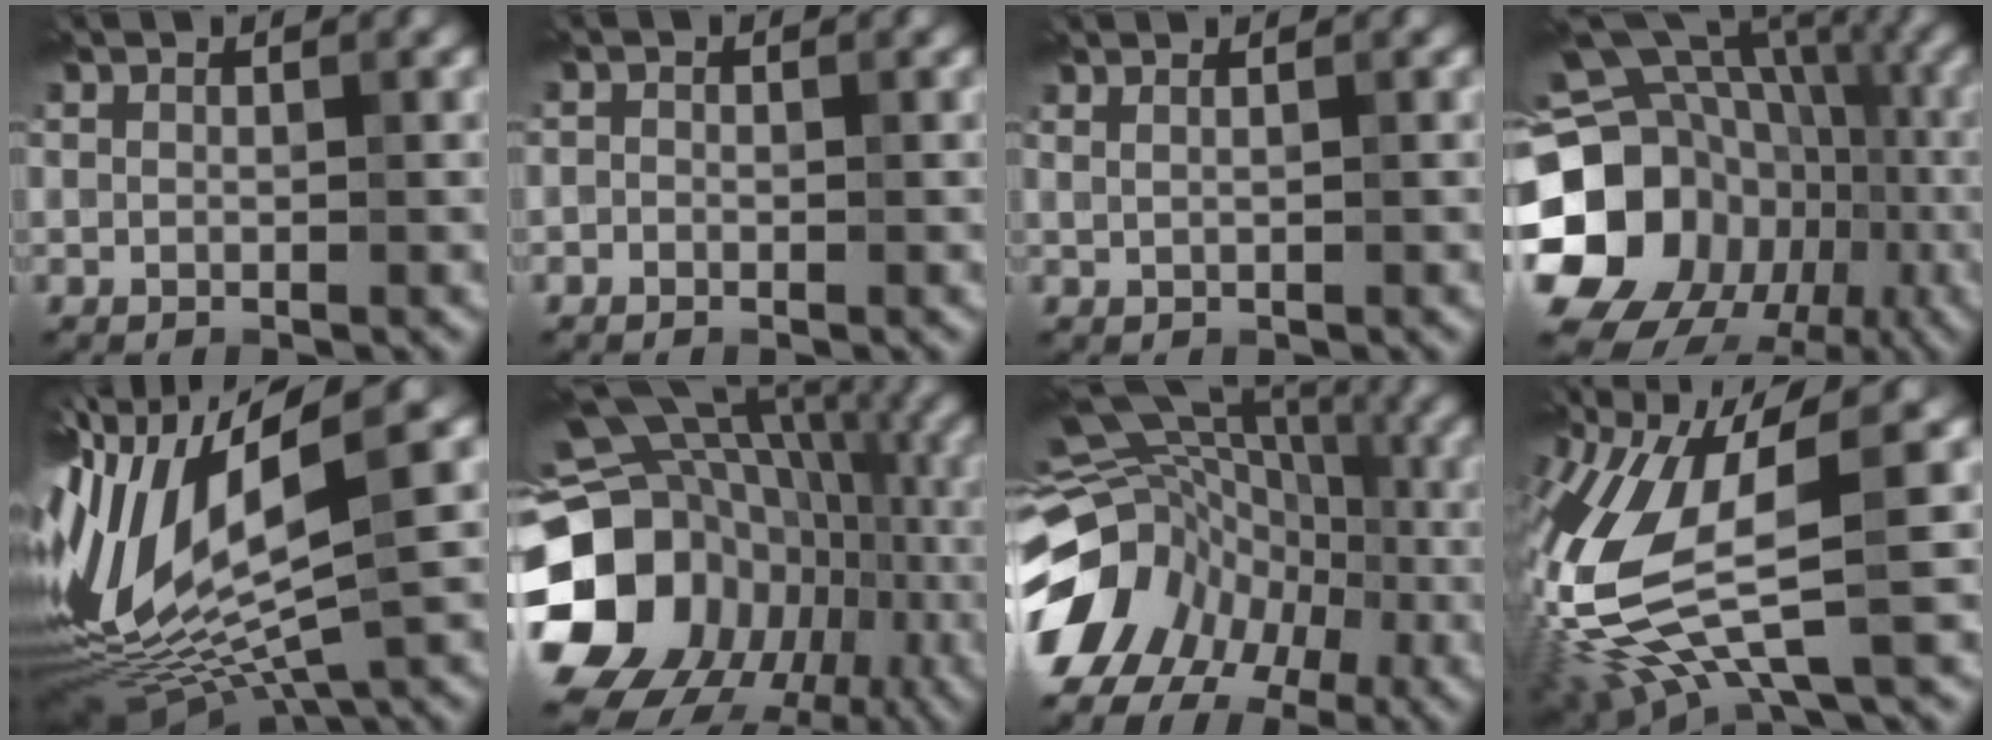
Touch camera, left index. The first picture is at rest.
{"total": 0.7, "force": [-0.6, 0.3, 0.0], "torque": [0.007, 0.000, -0.019]}
{"total": 1.1, "force": [0.9, 0.3, 0.7], "torque": [-0.008, 0.003, 0.007]}
{"total": 21.7, "force": [-4.2, 18.8, 10.1], "torque": [-0.181, -0.002, -0.102]}
{"total": 13.3, "force": [0.5, 4.1, 12.7], "torque": [-0.285, -0.001, 0.031]}
{"total": 19.0, "force": [-3.9, 15.8, 9.7], "torque": [-0.192, 0.003, -0.069]}
{"total": 14.7, "force": [-5.0, 12.0, 6.8], "torque": [-0.139, 0.003, -0.098]}
{"total": 11.0, "force": [-1.7, 3.6, 10.3], "torque": [-0.235, -0.020, -0.036]}